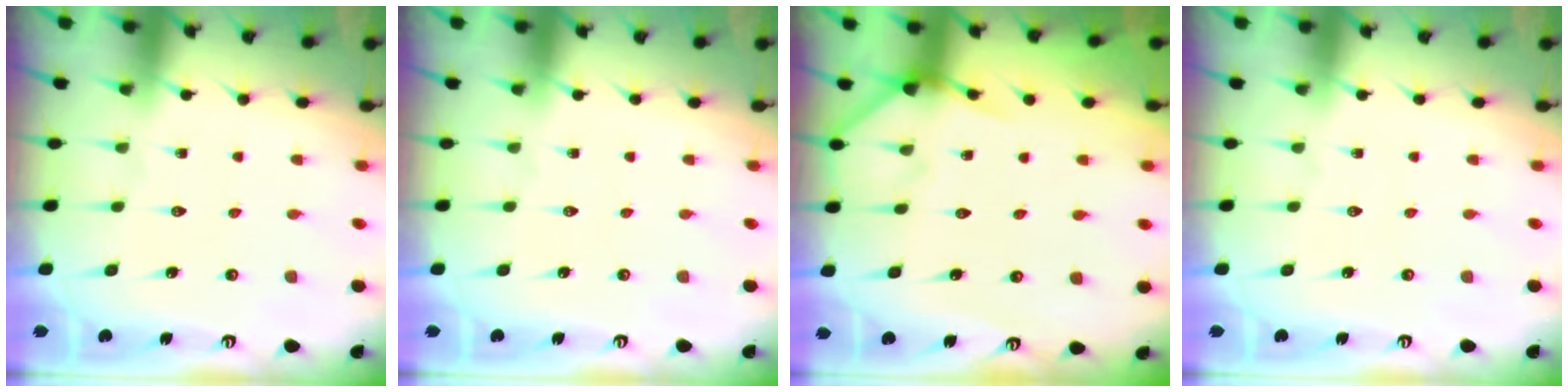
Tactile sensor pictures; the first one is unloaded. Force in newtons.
{"total": 0.0}
{"total": 7.0, "press": 6.9, "slide": 0.8}
{"total": 0.0}